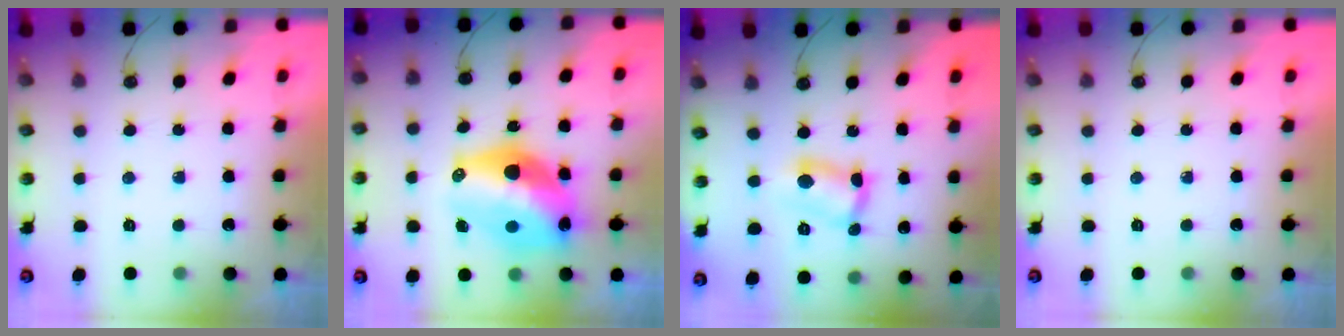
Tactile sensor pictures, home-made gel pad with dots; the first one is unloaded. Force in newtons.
{"total": 17.4, "press": 17.1, "slide": 3.3}
{"total": 5.6, "press": 5.6, "slide": 0.3}
{"total": 0.0}